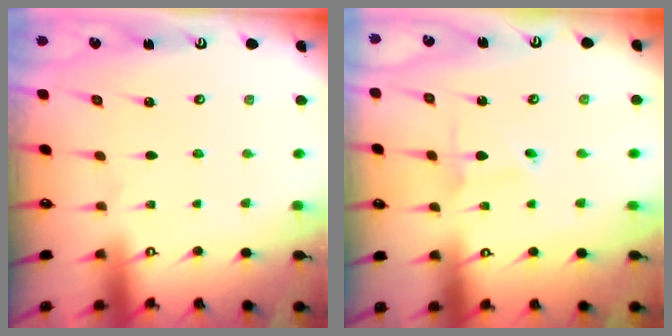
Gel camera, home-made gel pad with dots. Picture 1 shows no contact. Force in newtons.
{"total": 2.2, "press": 2.2, "slide": 0.1}